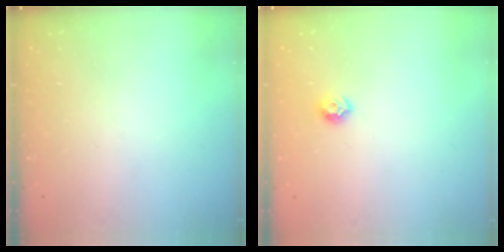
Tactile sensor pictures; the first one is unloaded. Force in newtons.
{"total": 6.4, "press": 6.3, "slide": 0.9}